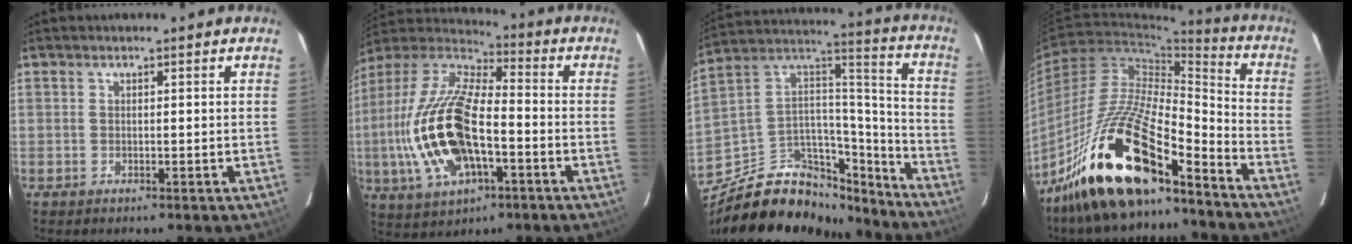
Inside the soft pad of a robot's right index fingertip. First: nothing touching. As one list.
[{"total": 21.7, "force": [-5.0, 9.8, 18.7], "torque": [-0.405, -0.009, -0.091]}, {"total": 25.8, "force": [-19.8, 12.3, 11.0], "torque": [-0.201, 0.065, -0.298]}, {"total": 20.8, "force": [-14.6, 6.2, 13.4], "torque": [-0.256, -0.001, -0.271]}]